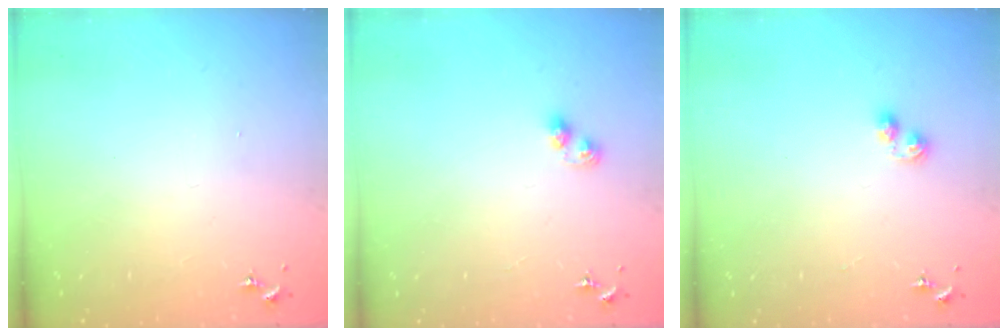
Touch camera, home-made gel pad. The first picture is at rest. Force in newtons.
{"total": 2.8, "press": 2.7, "slide": 0.4}
{"total": 3.9, "press": 3.8, "slide": 0.6}